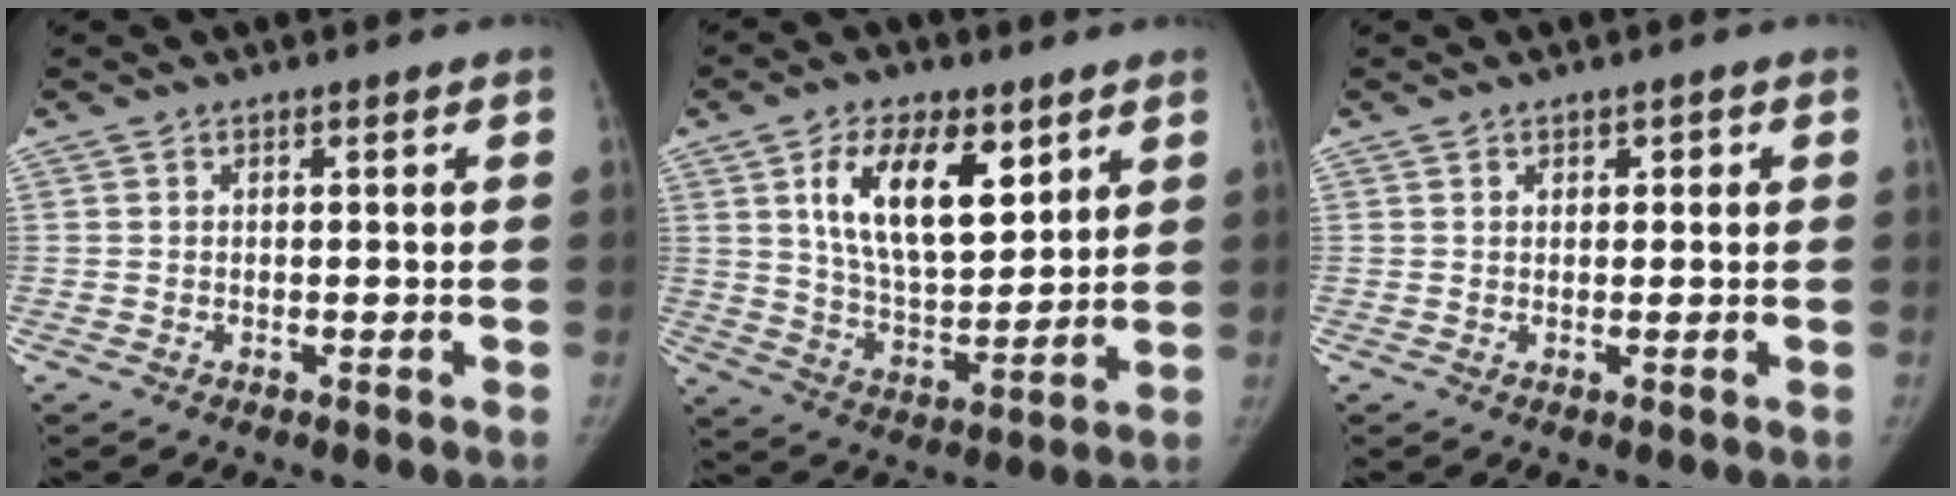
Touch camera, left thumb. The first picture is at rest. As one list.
[{"total": 15.7, "force": [6.8, 7.9, 11.8], "torque": [-0.169, -0.035, 0.128]}, {"total": 1.1, "force": [0.5, 0.8, 0.6], "torque": [0.003, 0.001, 0.004]}]